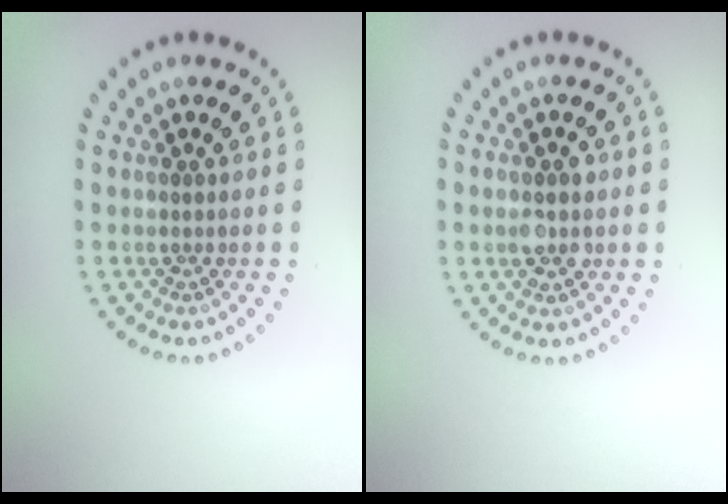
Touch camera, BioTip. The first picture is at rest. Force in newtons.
{"total": 2.8, "press": 2.8, "slide": 0.1}